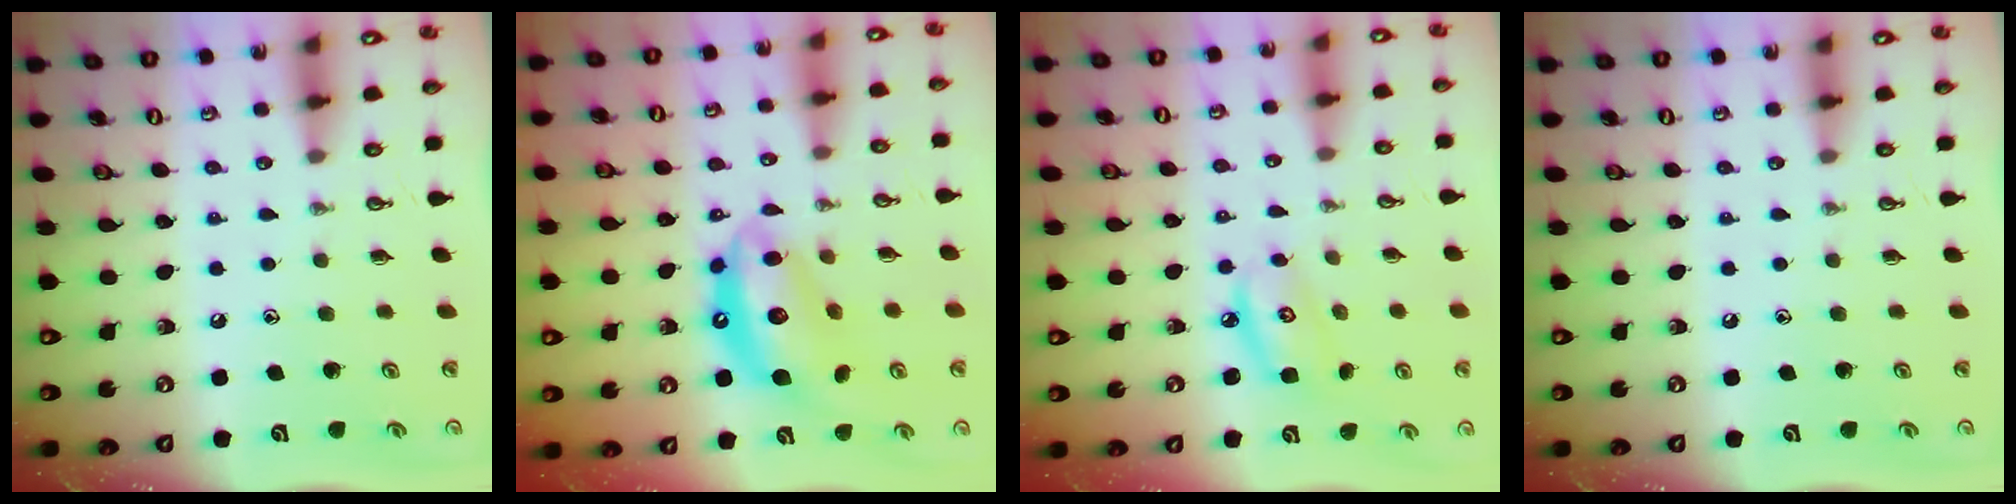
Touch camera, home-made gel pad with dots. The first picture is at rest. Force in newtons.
{"total": 14.7, "press": 14.6, "slide": 1.6}
{"total": 6.0, "press": 6.0, "slide": 0.5}
{"total": 0.0}